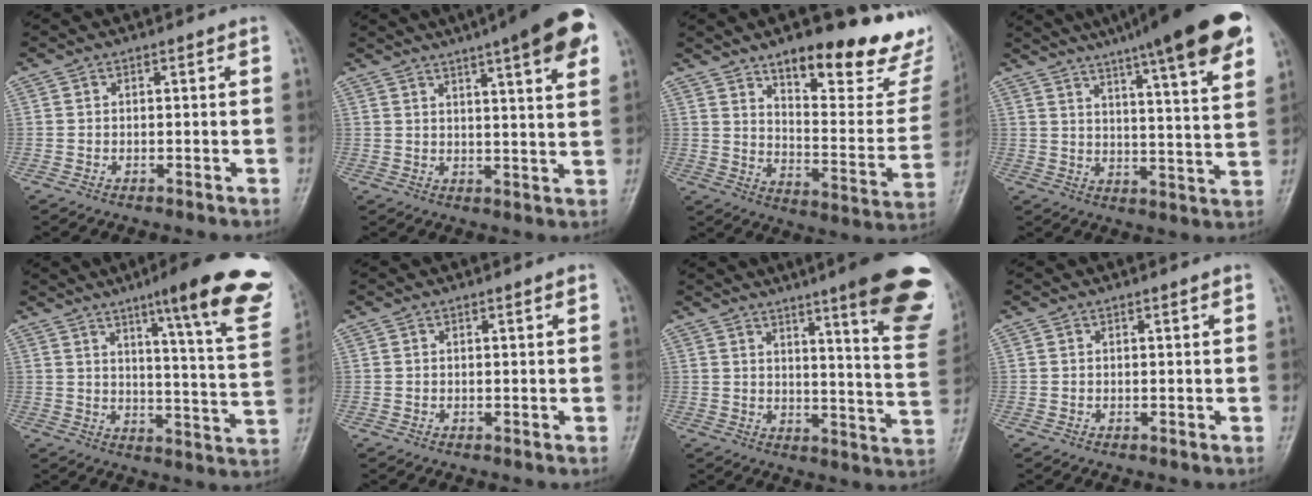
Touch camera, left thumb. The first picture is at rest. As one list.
[{"total": 15.0, "force": [8.6, 2.5, 12.0], "torque": [-0.147, -0.015, 0.106]}, {"total": 24.5, "force": [17.6, 7.7, 15.2], "torque": [-0.157, -0.104, 0.243]}, {"total": 22.3, "force": [15.2, 2.7, 16.2], "torque": [-0.221, -0.037, 0.203]}, {"total": 22.2, "force": [13.7, 2.7, 17.2], "torque": [-0.204, -0.060, 0.175]}, {"total": 0.8, "force": [0.5, 0.0, 0.6], "torque": [-0.008, -0.002, 0.007]}, {"total": 21.5, "force": [13.3, 2.9, 16.6], "torque": [-0.185, -0.069, 0.164]}, {"total": 0.7, "force": [0.5, 0.0, 0.5], "torque": [-0.009, -0.002, 0.007]}]